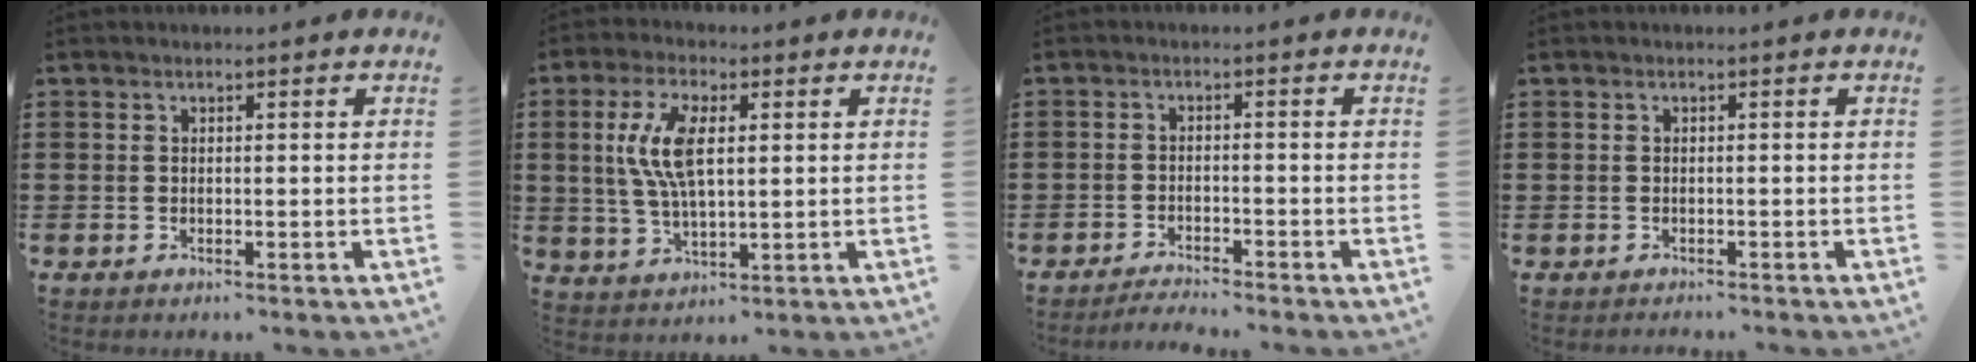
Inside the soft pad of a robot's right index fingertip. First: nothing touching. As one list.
[{"total": 9.0, "force": [1.6, 3.9, 7.9], "torque": [-0.178, 0.004, 0.023]}, {"total": 1.6, "force": [-1.6, 0.1, 0.0], "torque": [-0.005, 0.003, -0.032]}, {"total": 0.6, "force": [-0.6, 0.2, -0.1], "torque": [0.001, 0.002, -0.013]}]